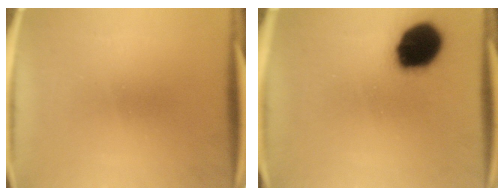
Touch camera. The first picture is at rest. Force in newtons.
{"total": 17.3}